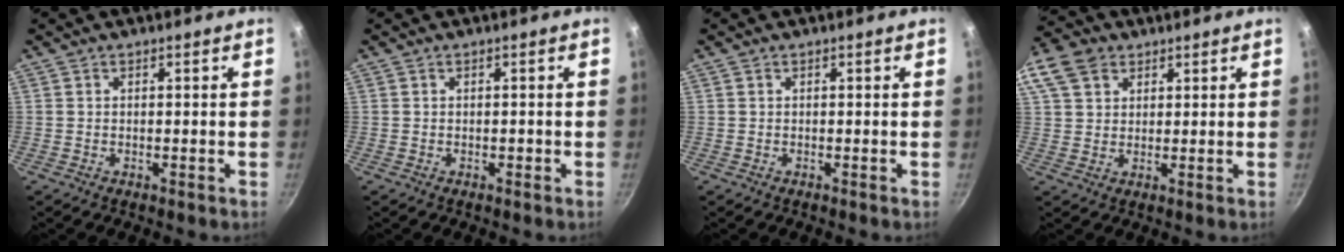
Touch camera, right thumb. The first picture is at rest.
{"total": 0.6, "force": [-0.3, 0.3, 0.4], "torque": [-0.002, 0.001, -0.004]}
{"total": 0.0}
{"total": 12.2, "force": [5.9, 8.9, 5.9], "torque": [-0.122, 0.014, 0.105]}